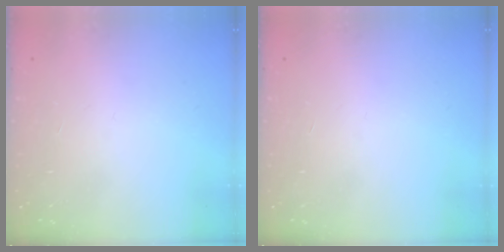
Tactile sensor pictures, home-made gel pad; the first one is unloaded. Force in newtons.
{"total": 0.0}